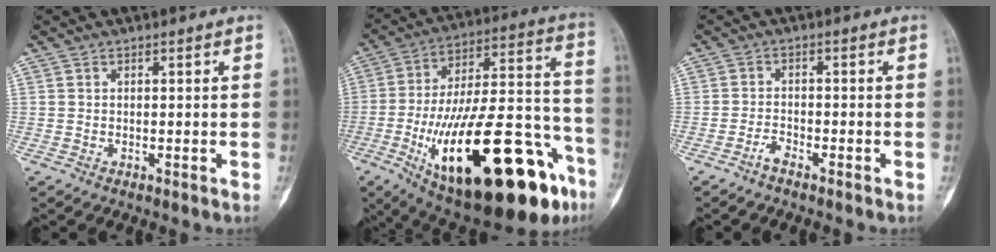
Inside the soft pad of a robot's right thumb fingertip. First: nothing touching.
{"total": 36.0, "force": [-16.2, 12.6, 29.6], "torque": [-0.421, 0.063, -0.241]}
{"total": 2.2, "force": [-1.8, 0.5, 1.1], "torque": [-0.026, 0.012, -0.039]}